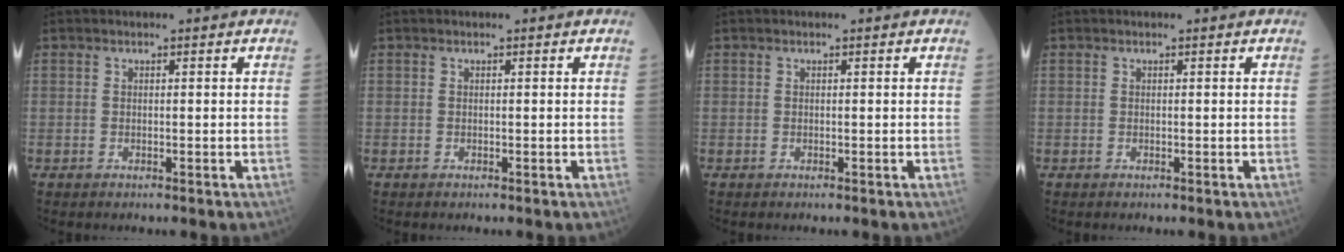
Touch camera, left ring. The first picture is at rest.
{"total": 0.0}
{"total": 0.0}
{"total": 0.0}